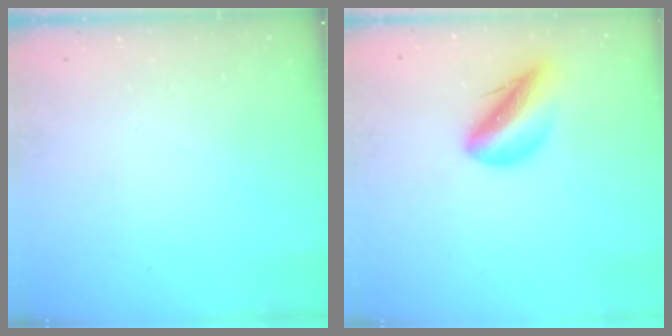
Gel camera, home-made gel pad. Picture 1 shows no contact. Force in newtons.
{"total": 11.5, "press": 11.0, "slide": 3.2}